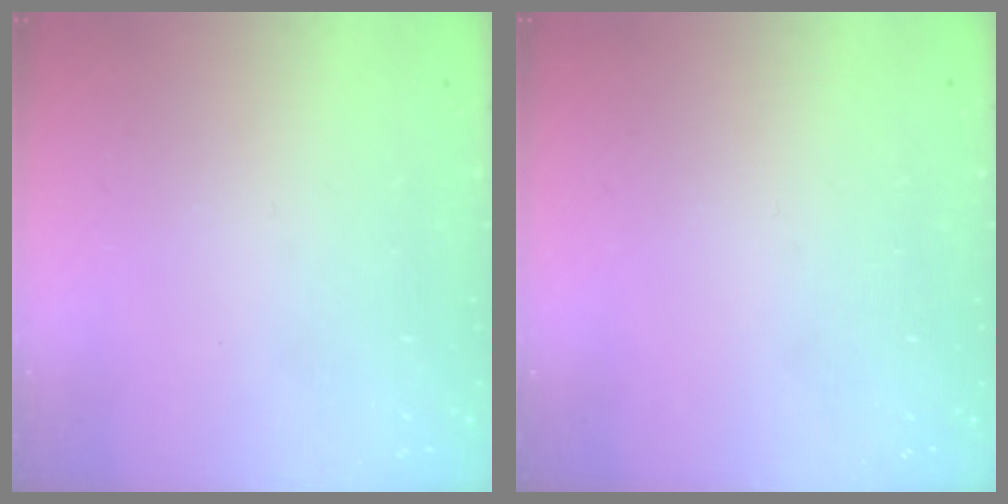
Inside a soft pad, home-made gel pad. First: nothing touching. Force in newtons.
{"total": 0.0}